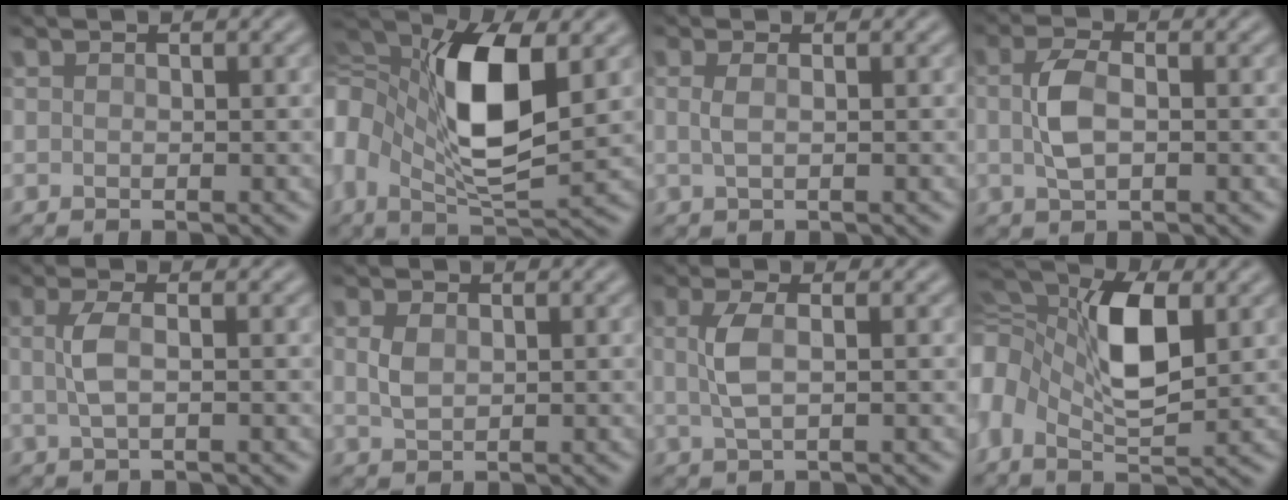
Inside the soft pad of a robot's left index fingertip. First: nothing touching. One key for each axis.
{"total": 12.4, "fx": 2.0, "fy": 6.5, "fz": 10.4, "tx": -0.216, "ty": 0.005, "tz": 0.035}
{"total": 1.2, "fx": 0.0, "fy": 0.3, "fz": 1.2, "tx": -0.031, "ty": 0.001, "tz": 0.002}
{"total": 3.2, "fx": -0.1, "fy": 1.6, "fz": 2.8, "tx": -0.062, "ty": 0.004, "tz": -0.003}
{"total": 2.2, "fx": 0.0, "fy": 0.5, "fz": 2.2, "tx": -0.050, "ty": 0.002, "tz": -0.001}
{"total": 1.6, "fx": 0.2, "fy": 1.0, "fz": 1.2, "tx": -0.029, "ty": 0.003, "tz": 0.004}
{"total": 2.5, "fx": 0.2, "fy": 0.6, "fz": 2.4, "tx": -0.058, "ty": 0.004, "tz": 0.002}
{"total": 9.4, "fx": 1.8, "fy": 4.6, "fz": 8.0, "tx": -0.169, "ty": 0.014, "tz": 0.019}